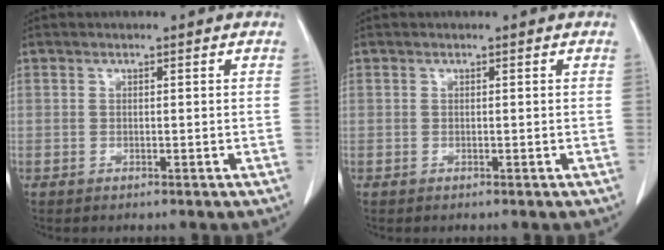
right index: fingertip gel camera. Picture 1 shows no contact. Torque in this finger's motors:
{"motor_torque": [0.00, 0.00, 0.00, 0.00]}